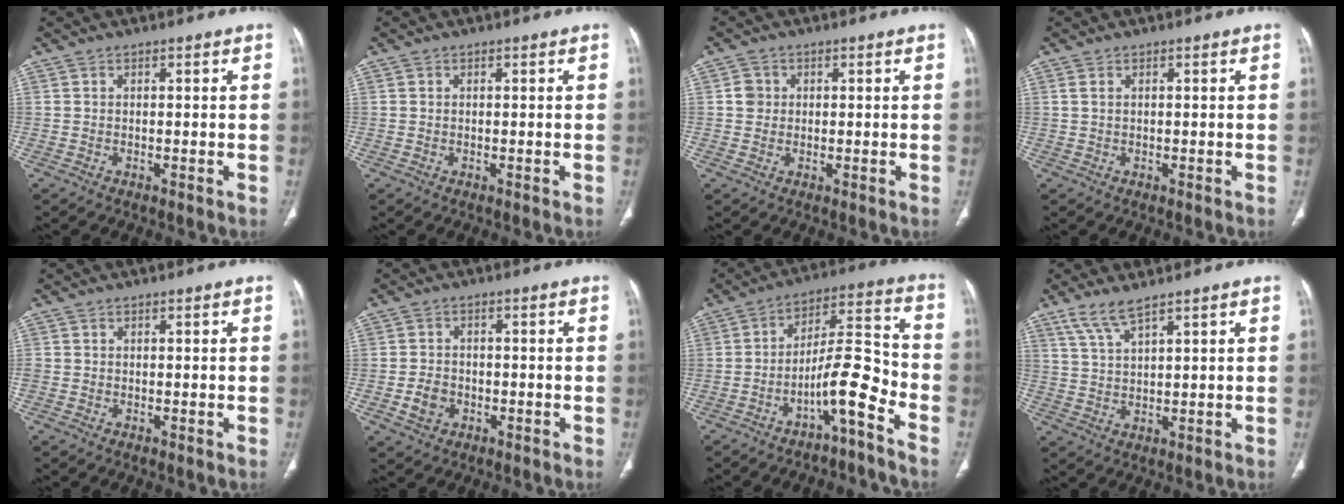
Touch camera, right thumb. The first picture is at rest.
{"total": 0.0}
{"total": 2.6, "force": [0.4, 2.5, 0.8], "torque": [0.001, 0.003, 0.006]}
{"total": 0.8, "force": [0.3, 0.4, 0.6], "torque": [-0.015, 0.006, 0.009]}
{"total": 0.8, "force": [-0.2, 0.7, 0.3], "torque": [-0.006, 0.003, -0.004]}
{"total": 4.2, "force": [-1.5, 3.3, 2.1], "torque": [-0.030, 0.012, -0.022]}
{"total": 10.3, "force": [-5.9, 1.9, 8.2], "torque": [-0.140, 0.080, -0.102]}
{"total": 4.9, "force": [3.7, 0.8, 3.2], "torque": [-0.072, -0.012, 0.082]}